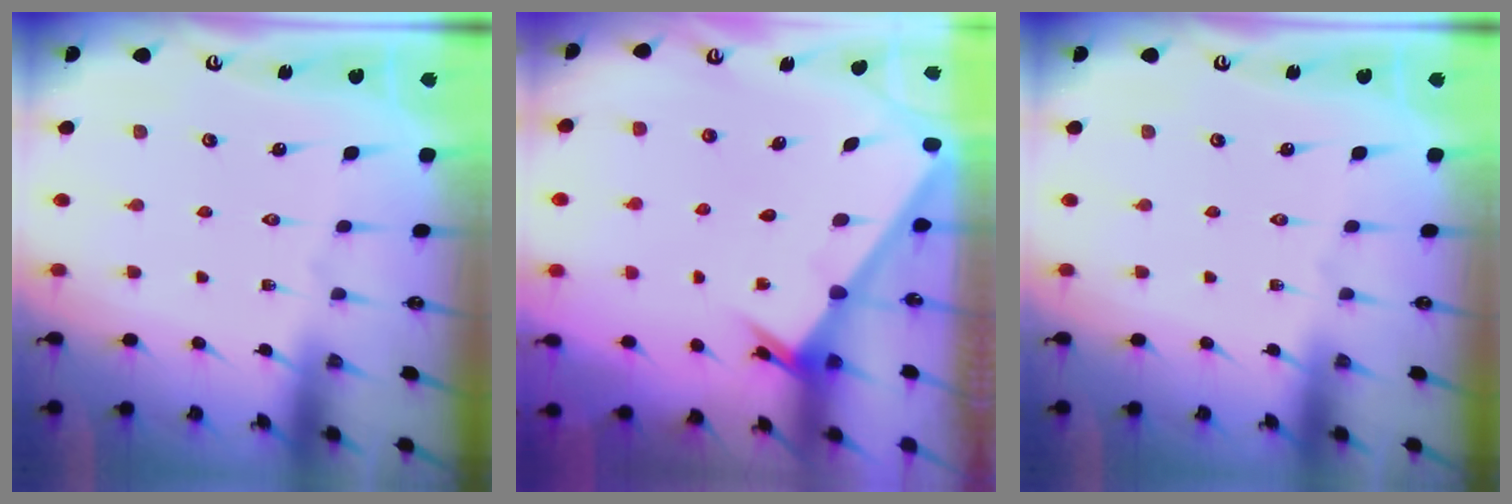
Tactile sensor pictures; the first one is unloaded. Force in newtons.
{"total": 2.4, "press": 2.4, "slide": 0.2}
{"total": 0.0}